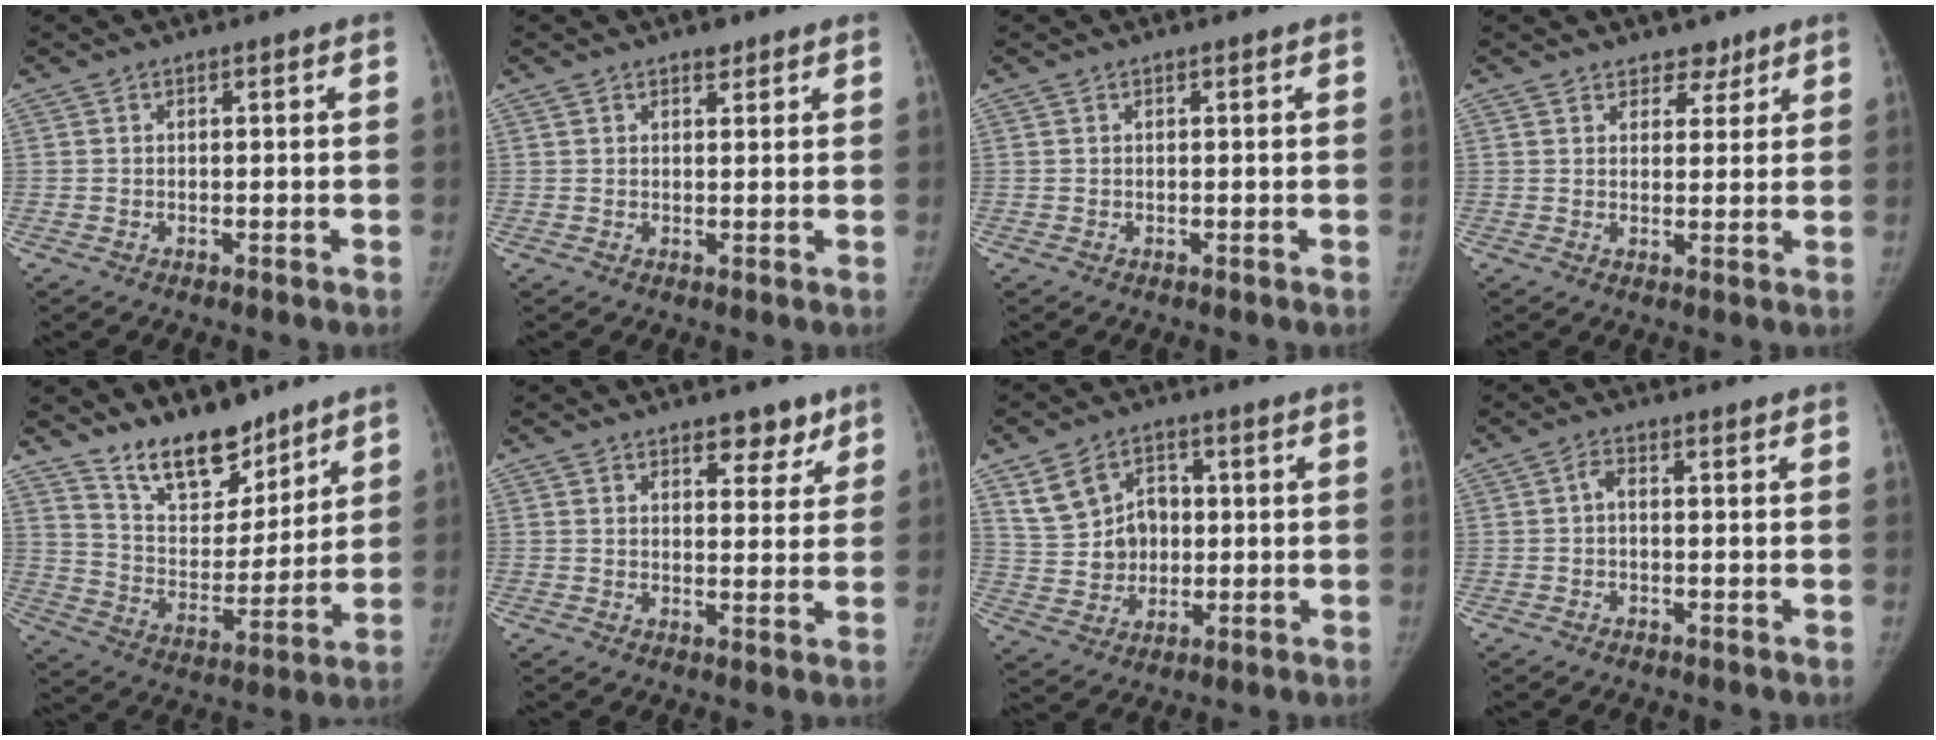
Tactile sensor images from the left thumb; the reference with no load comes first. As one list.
[{"total": 2.1, "force": [1.6, 1.1, 0.8], "torque": [-0.003, -0.010, 0.023]}, {"total": 0.0}, {"total": 3.7, "force": [2.8, 2.4, 0.7], "torque": [0.018, -0.017, 0.039]}, {"total": 14.8, "force": [11.7, 6.5, 6.3], "torque": [-0.060, -0.083, 0.212]}, {"total": 5.3, "force": [3.7, 2.9, 2.5], "torque": [0.000, -0.021, 0.051]}, {"total": 10.2, "force": [2.8, 8.5, 5.0], "torque": [-0.055, 0.000, 0.060]}, {"total": 1.6, "force": [-0.1, 0.6, 1.5], "torque": [-0.028, 0.005, -0.006]}]